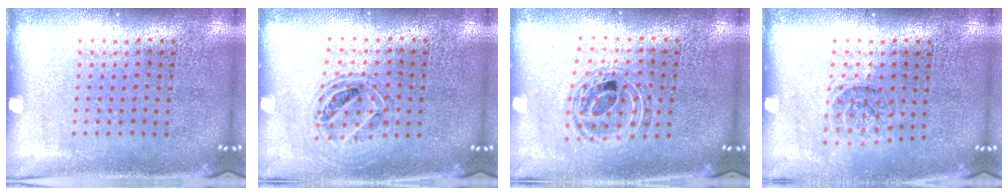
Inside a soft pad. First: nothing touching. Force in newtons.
{"total": 0.8, "press": 0.8, "slide": 0.1}
{"total": 0.9, "press": 0.9, "slide": 0.2}
{"total": 1.2, "press": 1.0, "slide": 0.6}